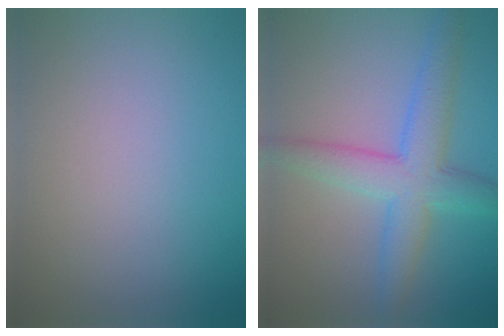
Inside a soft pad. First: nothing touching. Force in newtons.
{"total": 5.5, "press": 5.5, "slide": 0.0}